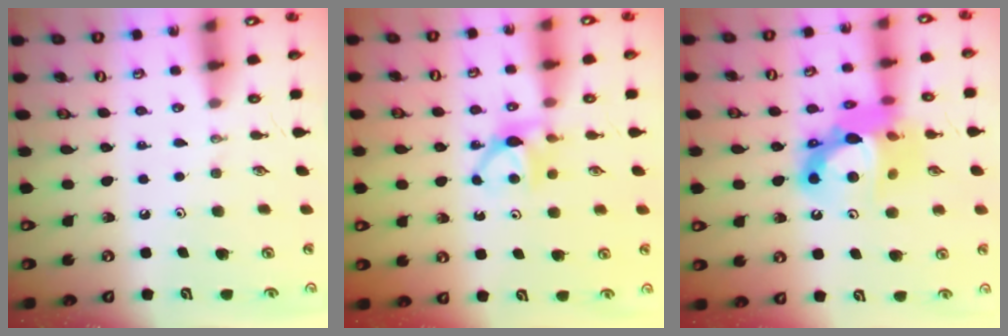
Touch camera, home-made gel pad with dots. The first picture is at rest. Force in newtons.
{"total": 5.1, "press": 5.0, "slide": 0.7}
{"total": 16.7, "press": 16.6, "slide": 1.9}